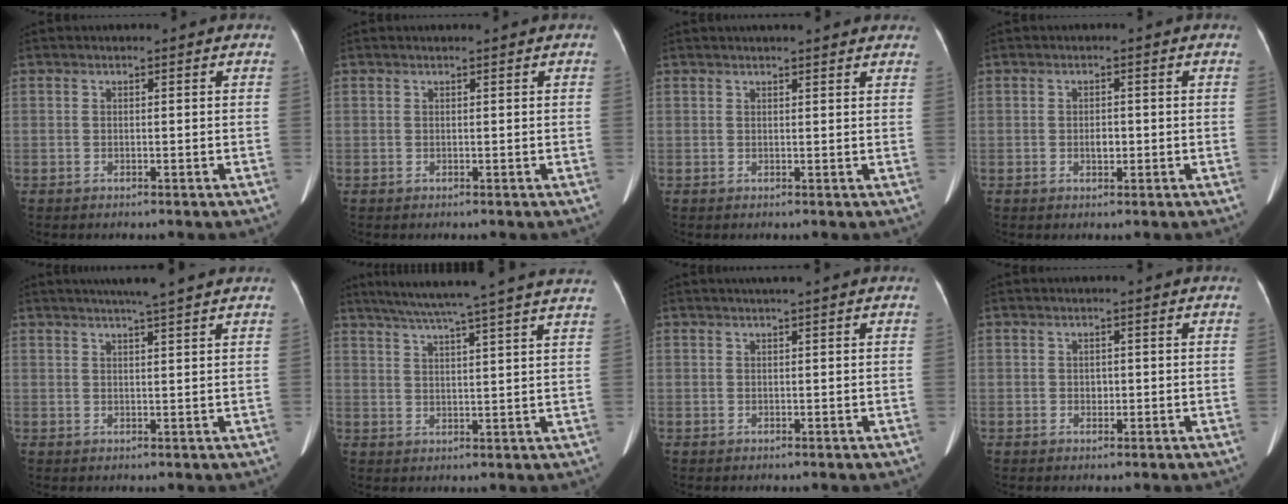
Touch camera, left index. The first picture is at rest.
{"total": 0.0}
{"total": 8.7, "force": [7.8, 1.3, 3.7], "torque": [-0.046, 0.021, 0.084]}
{"total": 1.5, "force": [-0.3, 0.9, 1.2], "torque": [-0.022, 0.001, -0.004]}
{"total": 6.7, "force": [5.5, -0.7, 3.8], "torque": [-0.058, 0.014, 0.072]}
{"total": 19.9, "force": [17.1, -1.2, 10.0], "torque": [-0.168, 0.004, 0.223]}
{"total": 1.7, "force": [1.3, -0.4, 1.1], "torque": [-0.015, 0.011, 0.024]}
{"total": 0.8, "force": [0.0, 0.7, 0.4], "torque": [-0.008, 0.002, -0.001]}